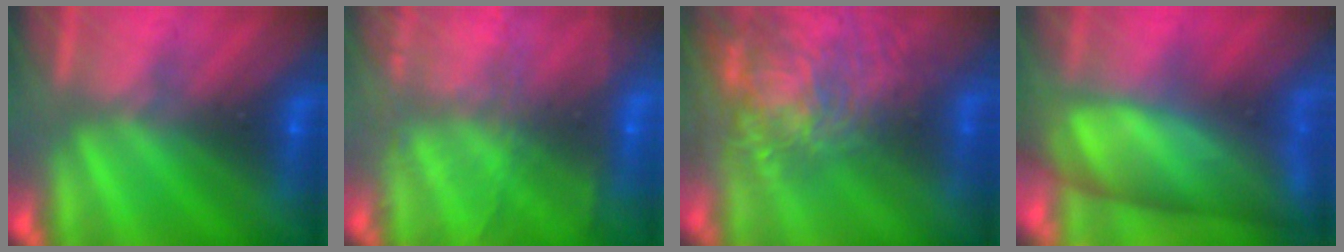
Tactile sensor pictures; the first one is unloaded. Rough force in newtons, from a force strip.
{"total": 7.5}
{"total": 11.2}
{"total": 11.2}